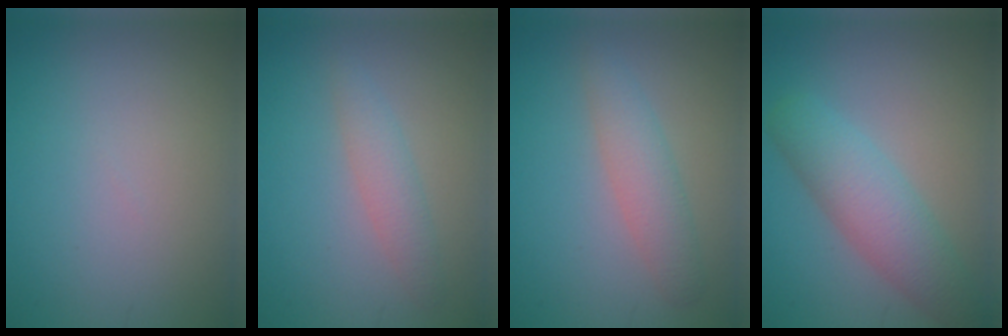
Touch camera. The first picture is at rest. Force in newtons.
{"total": 2.0, "press": 2.0, "slide": 0.0}
{"total": 2.8, "press": 2.8, "slide": 0.0}
{"total": 5.0, "press": 5.0, "slide": 0.1}